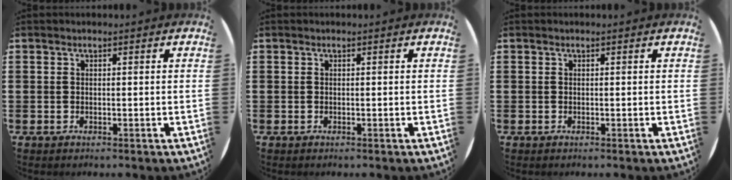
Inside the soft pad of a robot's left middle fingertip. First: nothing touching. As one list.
[{"total": 0.0}, {"total": 0.0}]